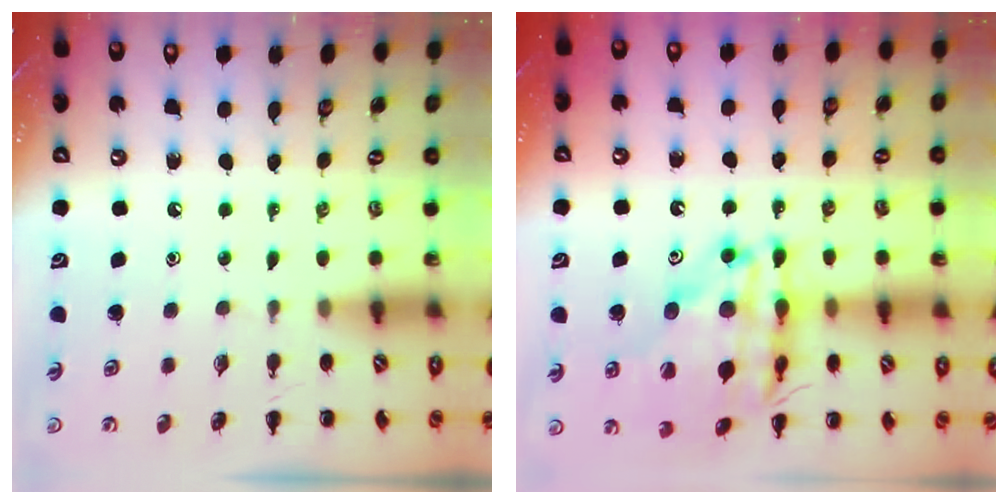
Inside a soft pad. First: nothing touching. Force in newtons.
{"total": 21.4, "press": 21.1, "slide": 3.5}